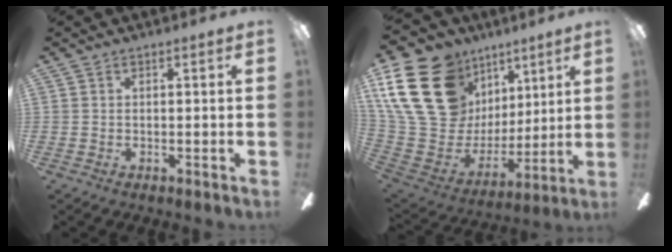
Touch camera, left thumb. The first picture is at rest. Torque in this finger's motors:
{"motor_torque": [0.50, 0.62, 1.65, -1.11, 0.51]}